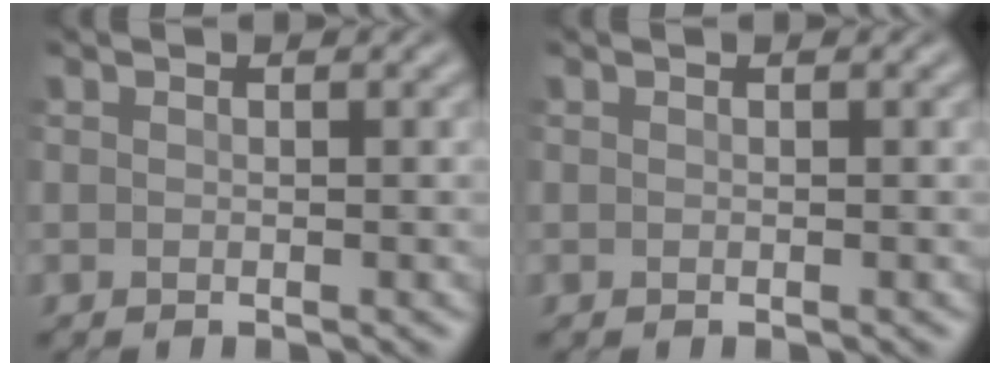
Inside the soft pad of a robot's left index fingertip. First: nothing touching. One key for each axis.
{"total": 0.0}